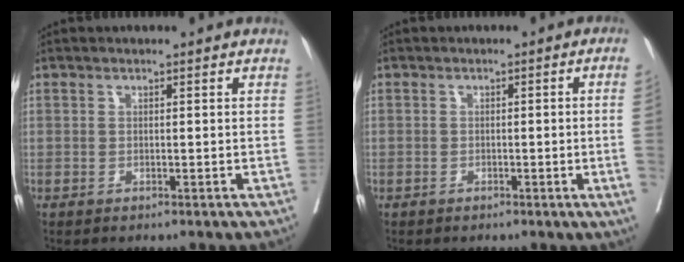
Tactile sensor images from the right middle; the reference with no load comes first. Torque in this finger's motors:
{"motor_torque": [0.66, -0.65, -0.68, -0.21]}